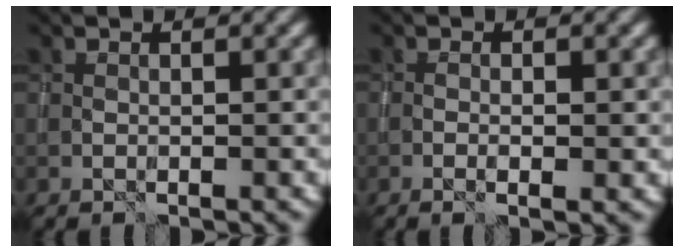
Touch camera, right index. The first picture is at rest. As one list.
[{"total": 1.7, "force": [-0.4, 0.2, 1.6], "torque": [-0.029, 0.001, -0.006]}]